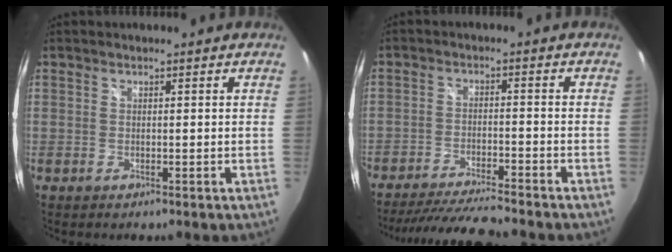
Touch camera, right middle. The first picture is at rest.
{"total": 11.7, "force": [-10.7, 0.6, 4.7], "torque": [-0.106, -0.005, -0.178]}